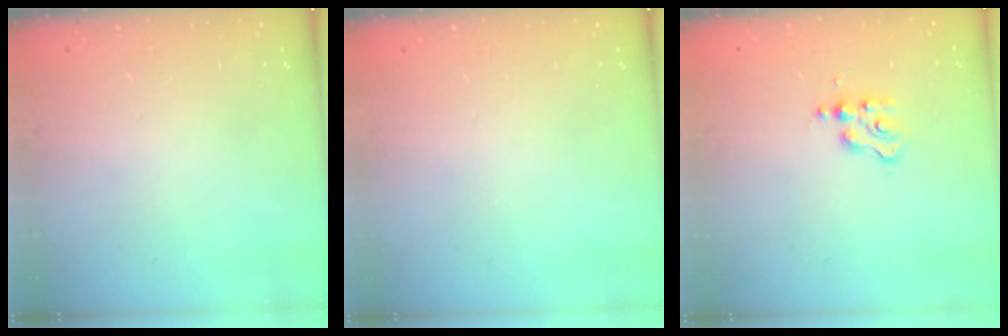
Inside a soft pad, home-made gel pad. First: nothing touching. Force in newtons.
{"total": 0.0}
{"total": 2.6, "press": 2.6, "slide": 0.3}